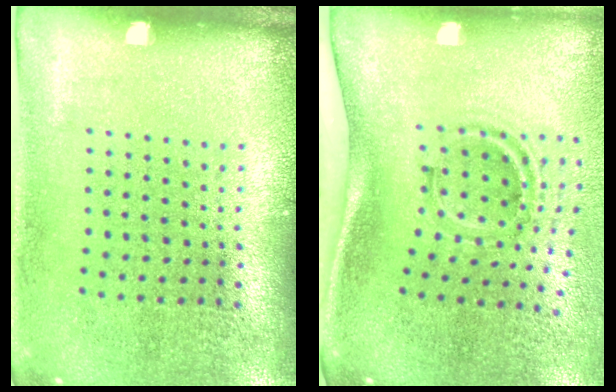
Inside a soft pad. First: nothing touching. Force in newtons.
{"total": 1.5, "press": 1.1, "slide": 1.0}